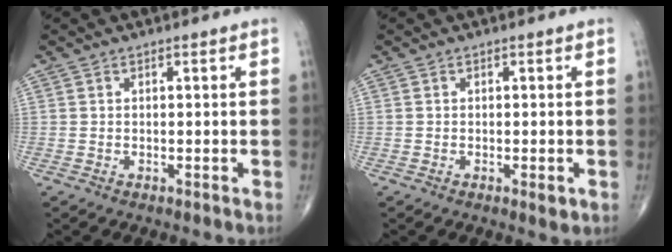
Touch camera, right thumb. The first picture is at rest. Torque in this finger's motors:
{"motor_torque": [0.23, 0.45, -0.12, -0.05, 0.10]}